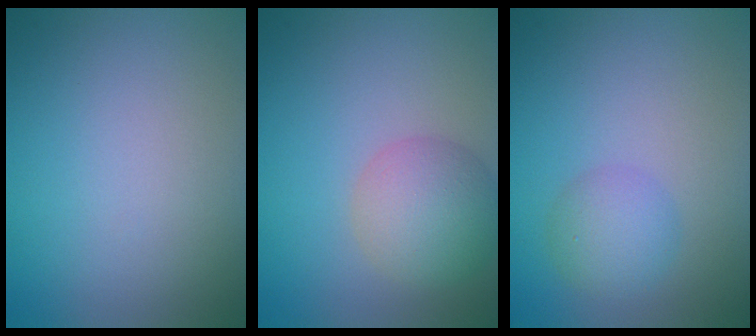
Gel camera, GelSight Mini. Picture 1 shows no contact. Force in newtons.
{"total": 4.5, "press": 4.5, "slide": 0.2}
{"total": 2.6, "press": 2.6, "slide": 0.0}